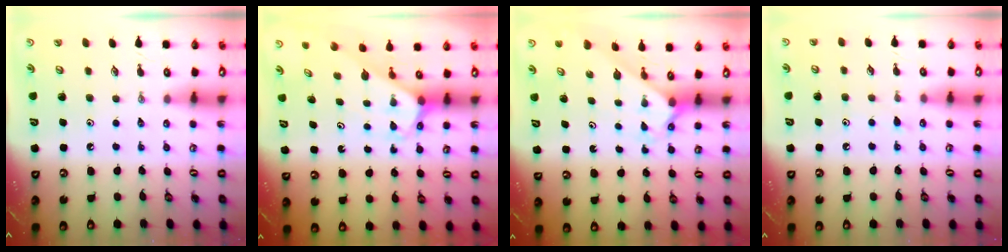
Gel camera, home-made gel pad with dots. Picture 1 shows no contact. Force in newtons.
{"total": 2.5, "press": 2.5, "slide": 0.2}
{"total": 2.1, "press": 2.1, "slide": 0.2}
{"total": 7.6, "press": 7.6, "slide": 0.6}